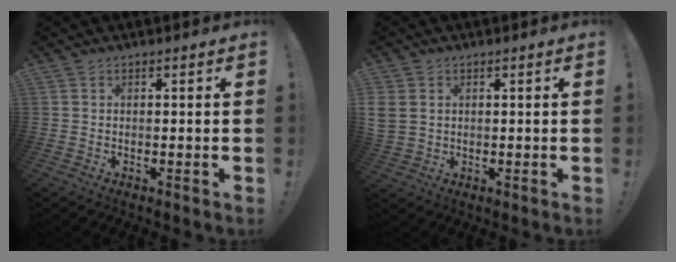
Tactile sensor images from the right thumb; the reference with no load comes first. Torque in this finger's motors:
{"motor_torque": [-0.30, 0.28, 0.80, 0.05, 0.26]}